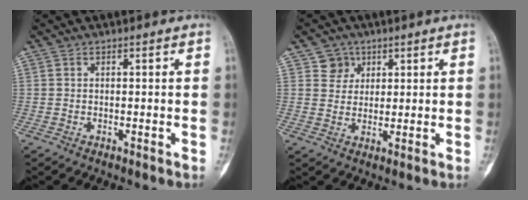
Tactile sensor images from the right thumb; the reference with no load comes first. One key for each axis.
{"total": 4.1, "fx": 2.0, "fy": 3.5, "fz": 0.3, "tx": 0.021, "ty": -0.008, "tz": 0.031}